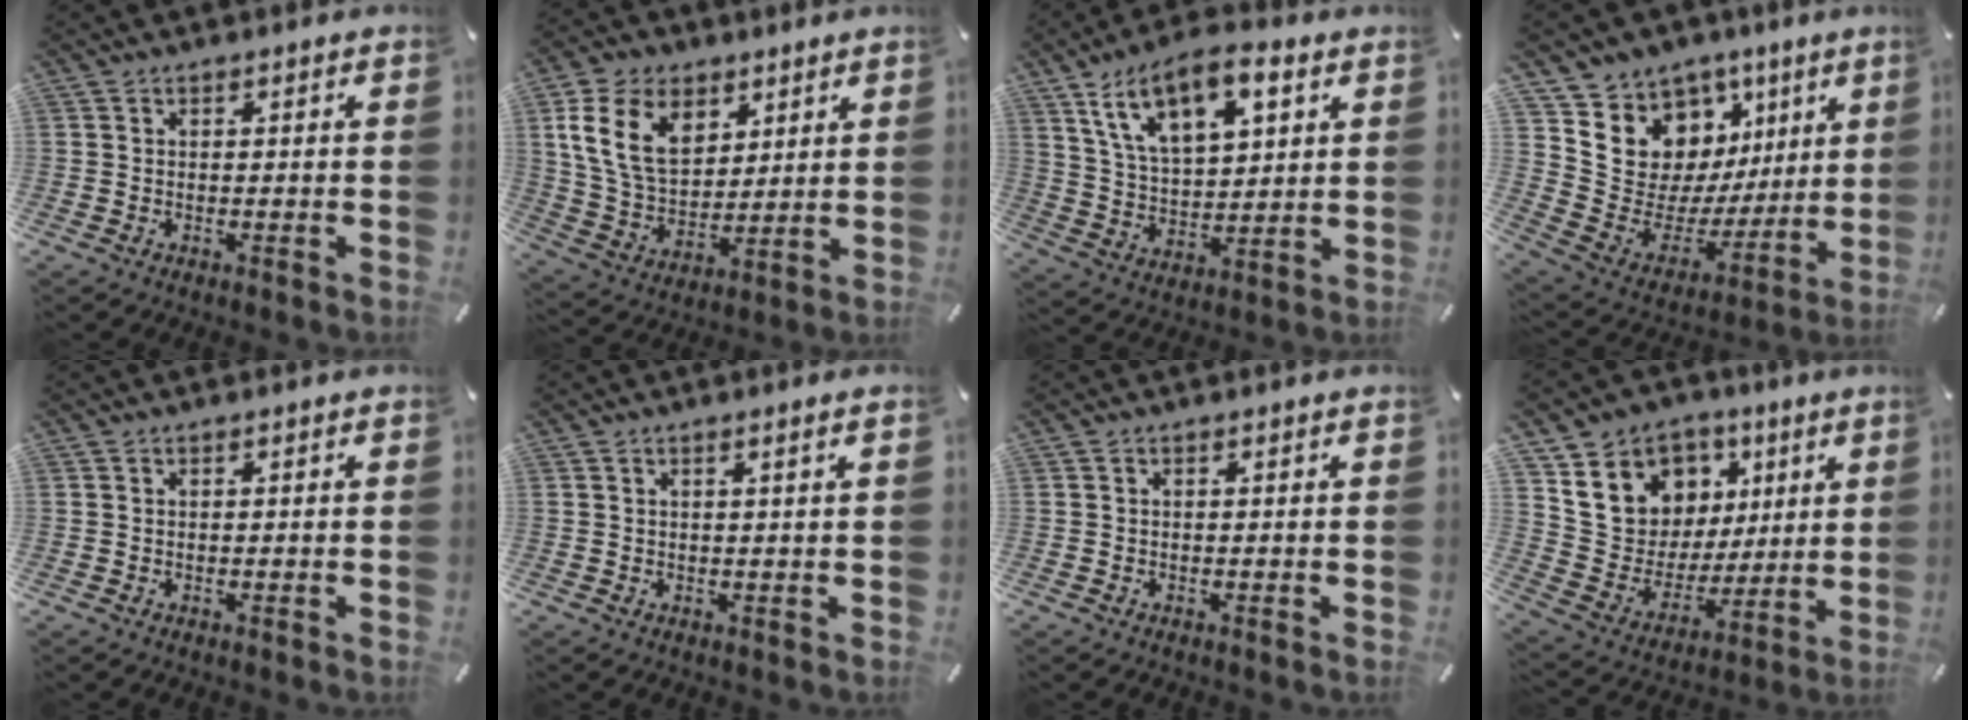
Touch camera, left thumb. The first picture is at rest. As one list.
[{"total": 15.3, "force": [6.3, 10.8, 8.8], "torque": [-0.195, -0.011, 0.119]}, {"total": 14.4, "force": [8.1, 7.4, 9.3], "torque": [-0.174, -0.019, 0.142]}, {"total": 12.4, "force": [5.5, 10.8, 2.7], "torque": [-0.039, -0.069, 0.114]}, {"total": 0.0}, {"total": 1.3, "force": [0.6, -0.1, 1.1], "torque": [-0.020, -0.002, 0.010]}, {"total": 0.0}, {"total": 14.6, "force": [6.1, 12.7, 3.8], "torque": [-0.061, -0.041, 0.124]}]